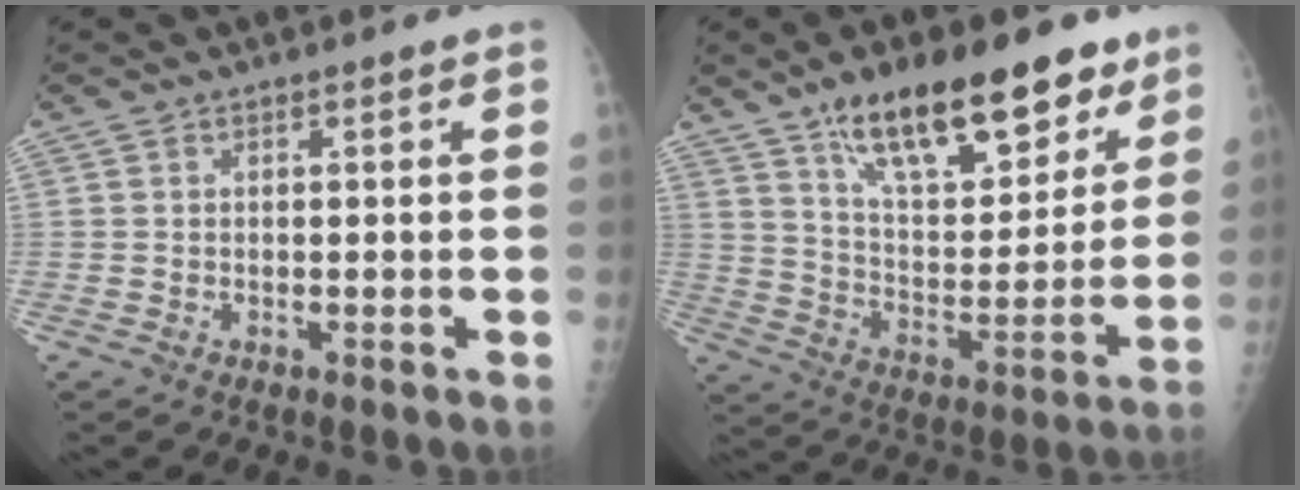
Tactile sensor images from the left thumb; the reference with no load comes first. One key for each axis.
{"total": 22.2, "fx": 14.5, "fy": 8.9, "fz": 14.2, "tx": -0.172, "ty": -0.059, "tz": 0.242}